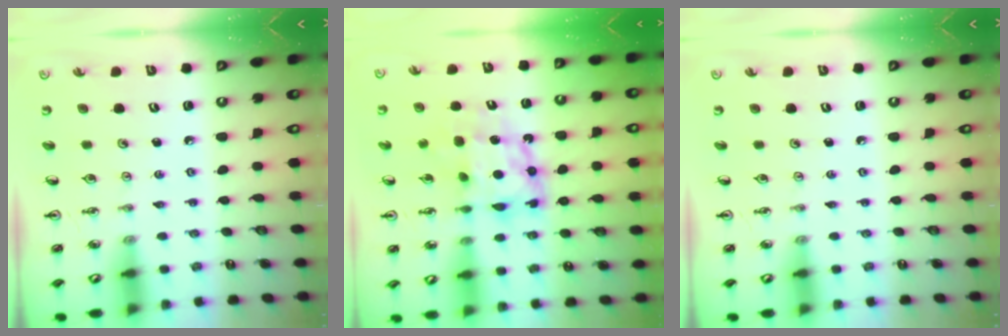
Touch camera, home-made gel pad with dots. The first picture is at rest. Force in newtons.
{"total": 9.7, "press": 9.6, "slide": 0.9}
{"total": 0.0}